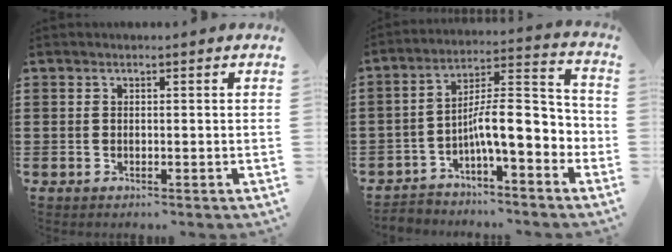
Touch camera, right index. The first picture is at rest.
{"total": 8.5, "force": [-2.8, 2.5, 7.7], "torque": [-0.134, -0.010, -0.054]}